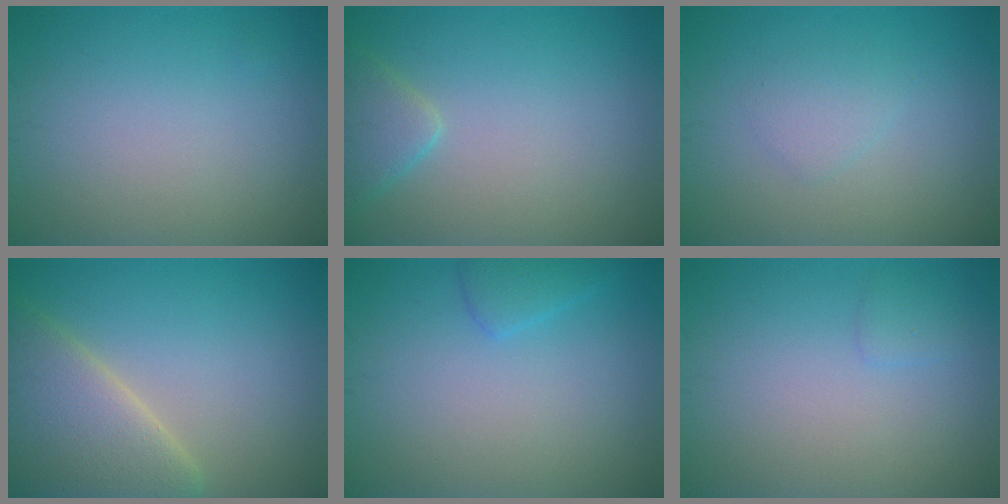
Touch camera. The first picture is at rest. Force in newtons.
{"total": 2.5, "press": 2.5, "slide": 0.2}
{"total": 1.4, "press": 1.4, "slide": 0.1}
{"total": 7.7, "press": 7.7, "slide": 0.7}
{"total": 1.7, "press": 1.7, "slide": 0.1}
{"total": 0.8, "press": 0.8, "slide": 0.1}